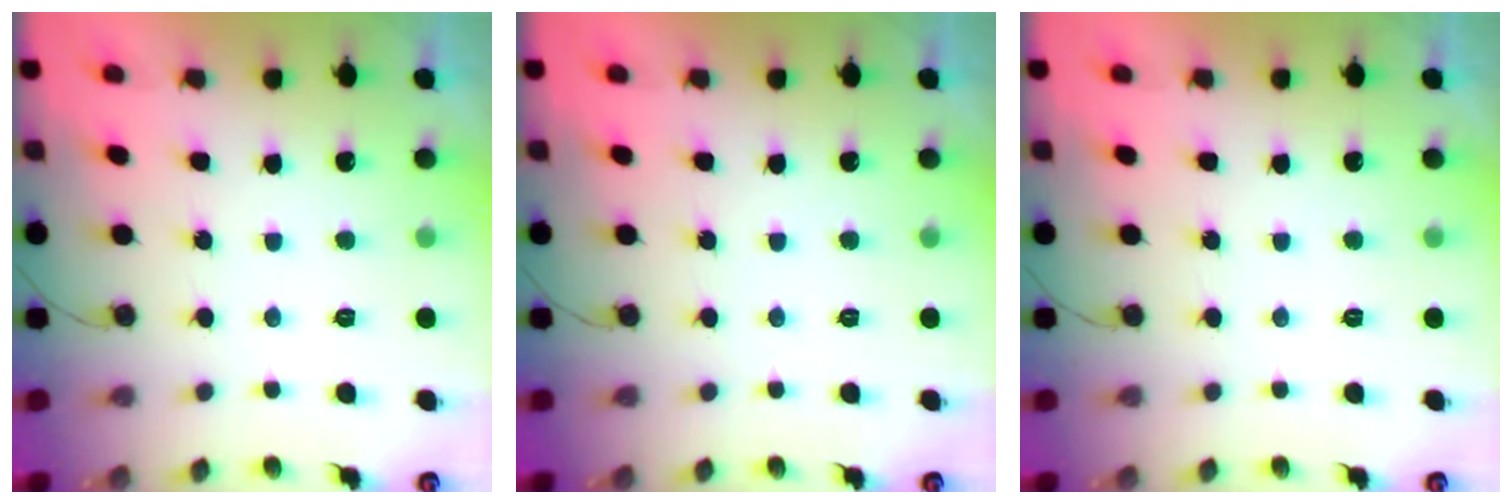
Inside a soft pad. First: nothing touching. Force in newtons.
{"total": 0.0}
{"total": 0.0}